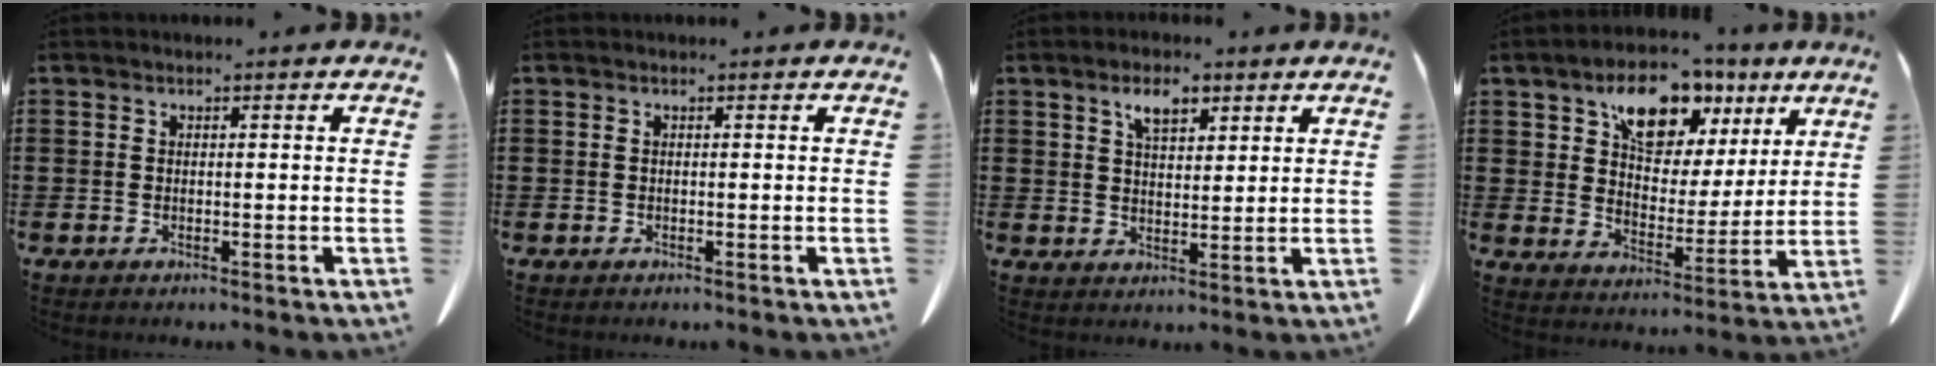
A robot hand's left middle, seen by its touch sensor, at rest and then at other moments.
{"total": 0.0}
{"total": 4.5, "force": [2.9, 2.0, 2.8], "torque": [-0.046, 0.003, 0.048]}
{"total": 11.3, "force": [7.1, 6.5, 6.0], "torque": [-0.111, -0.020, 0.122]}